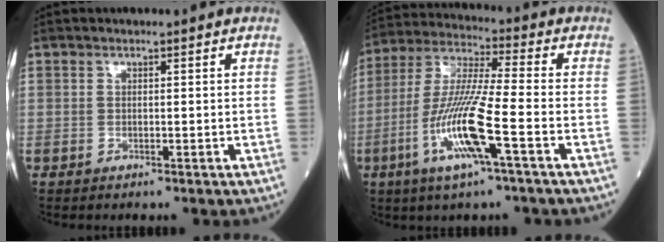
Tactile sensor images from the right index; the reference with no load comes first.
{"total": 13.3, "force": [-4.7, 0.2, 12.4], "torque": [-0.259, -0.007, -0.094]}